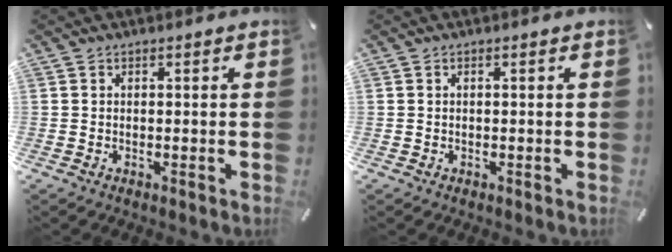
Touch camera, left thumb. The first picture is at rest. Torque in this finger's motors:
{"motor_torque": [0.02, 0.01, 0.00, 0.01, 0.00]}